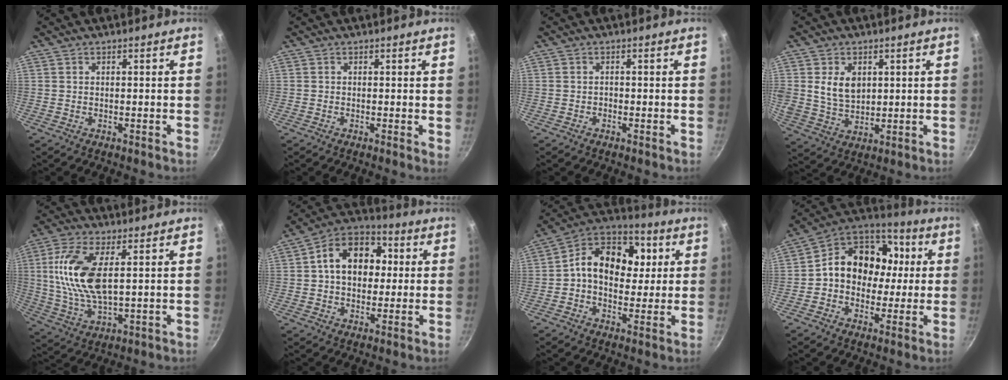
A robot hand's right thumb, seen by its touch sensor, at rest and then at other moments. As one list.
[{"total": 0.6, "force": [0.0, 0.2, 0.5], "torque": [-0.007, -0.003, -0.005]}, {"total": 0.7, "force": [-0.5, 0.5, 0.2], "torque": [-0.004, 0.004, -0.011]}, {"total": 8.0, "force": [2.0, 5.8, 5.1], "torque": [-0.076, -0.020, 0.043]}, {"total": 14.0, "force": [2.7, 6.3, 12.2], "torque": [-0.246, -0.004, 0.055]}, {"total": 14.6, "force": [2.0, 10.7, 9.6], "torque": [-0.111, 0.026, 0.012]}, {"total": 15.5, "force": [2.3, 11.6, 10.1], "torque": [-0.124, 0.022, 0.012]}, {"total": 16.4, "force": [0.8, 13.4, 9.4], "torque": [-0.110, 0.044, -0.007]}]